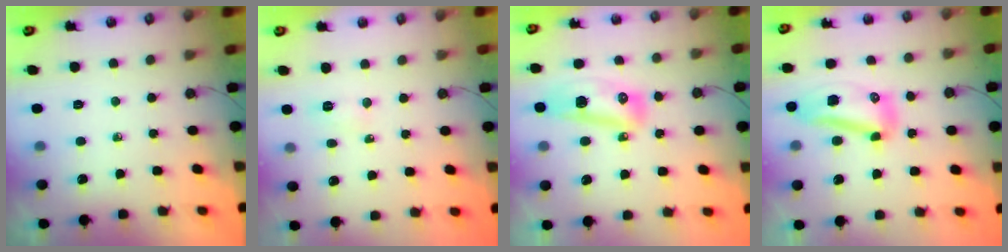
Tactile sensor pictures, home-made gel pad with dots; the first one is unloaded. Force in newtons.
{"total": 3.5, "press": 3.3, "slide": 1.2}
{"total": 10.5, "press": 10.3, "slide": 2.0}
{"total": 11.9, "press": 11.9, "slide": 0.3}